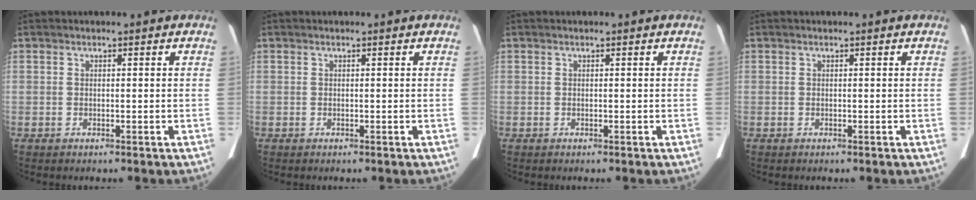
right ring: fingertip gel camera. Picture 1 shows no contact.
{"total": 0.0}
{"total": 0.0}
{"total": 0.0}